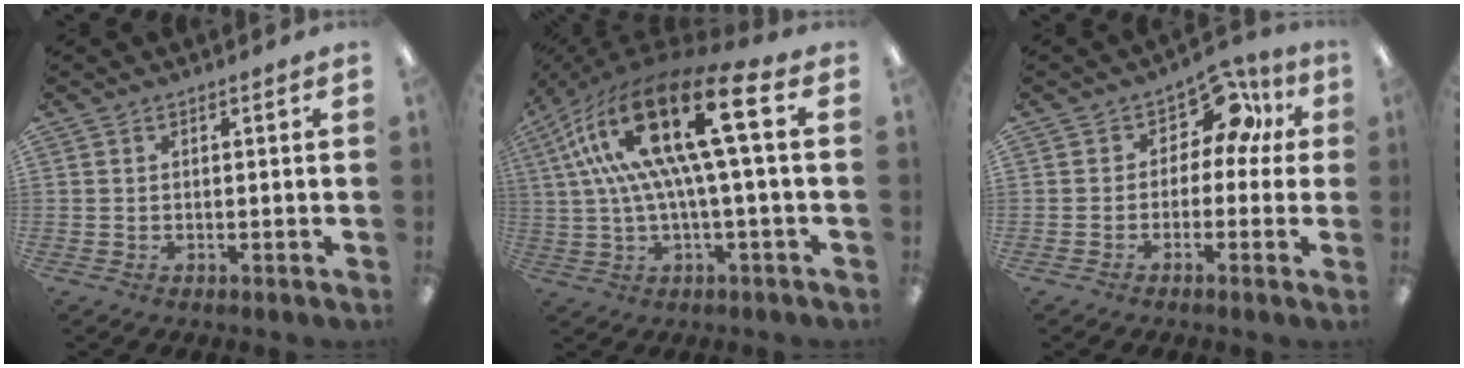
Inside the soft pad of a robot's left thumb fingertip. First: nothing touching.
{"total": 24.7, "force": [6.8, 7.5, 22.6], "torque": [-0.438, -0.029, 0.104]}
{"total": 9.2, "force": [3.9, 5.9, 5.8], "torque": [-0.085, -0.014, 0.068]}